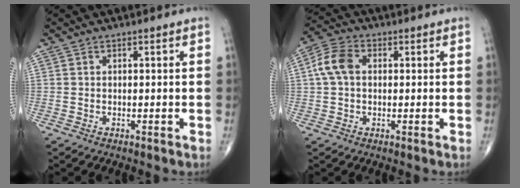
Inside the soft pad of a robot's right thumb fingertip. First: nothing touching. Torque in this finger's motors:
{"motor_torque": [0.46, 0.83, 0.53, -0.03, 0.05]}